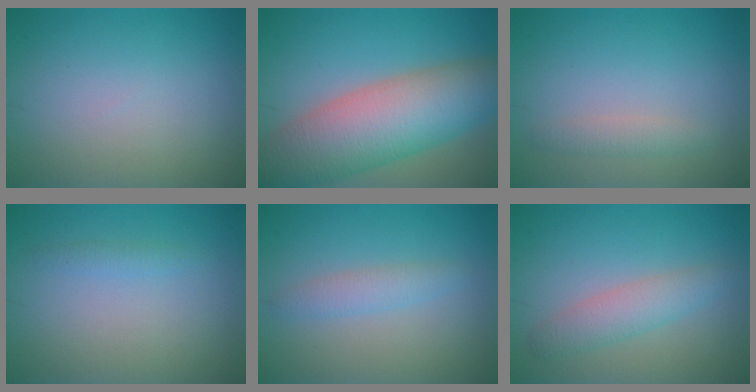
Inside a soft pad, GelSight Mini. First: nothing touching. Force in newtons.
{"total": 11.0, "press": 10.9, "slide": 0.8}
{"total": 1.4, "press": 1.4, "slide": 0.0}
{"total": 0.9, "press": 0.9, "slide": 0.0}
{"total": 1.8, "press": 1.8, "slide": 0.1}
{"total": 2.8, "press": 2.8, "slide": 0.0}